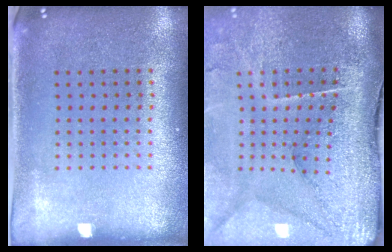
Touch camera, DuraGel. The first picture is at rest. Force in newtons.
{"total": 4.7, "press": 3.6, "slide": 3.0}